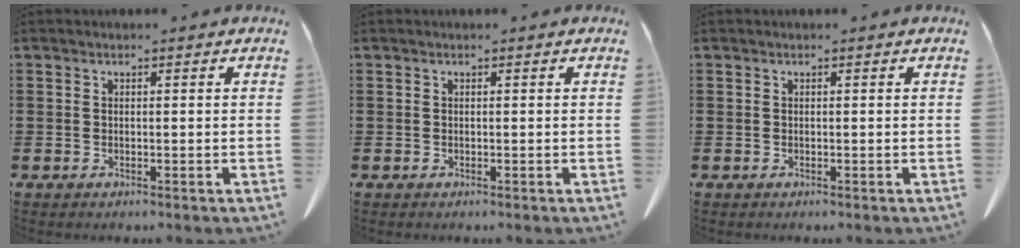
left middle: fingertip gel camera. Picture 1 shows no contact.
{"total": 0.0}
{"total": 0.0}